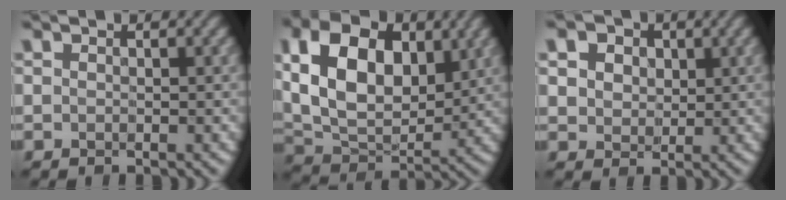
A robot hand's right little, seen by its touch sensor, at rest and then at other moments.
{"total": 12.0, "force": [3.2, 7.7, 8.7], "torque": [-0.172, 0.010, 0.054]}
{"total": 7.2, "force": [3.3, 5.3, 3.7], "torque": [-0.092, 0.016, 0.045]}